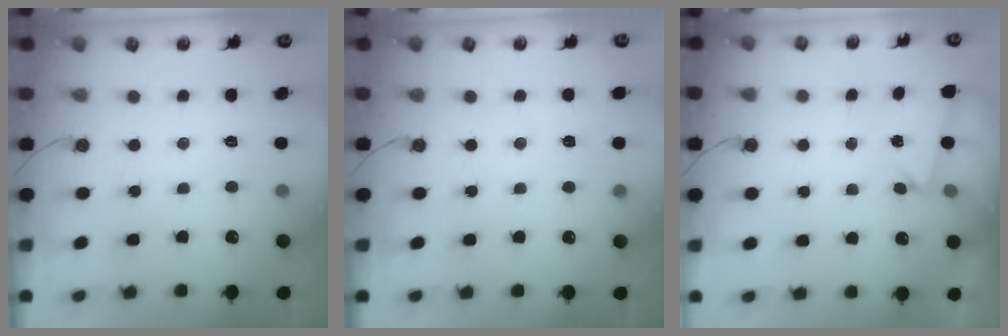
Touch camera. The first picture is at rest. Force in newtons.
{"total": 3.3, "press": 3.2, "slide": 0.6}
{"total": 1.9, "press": 1.4, "slide": 1.4}